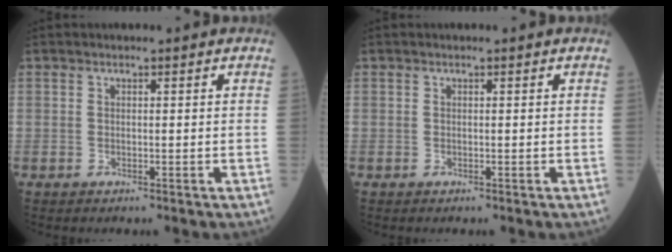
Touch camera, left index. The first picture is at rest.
{"total": 0.0}